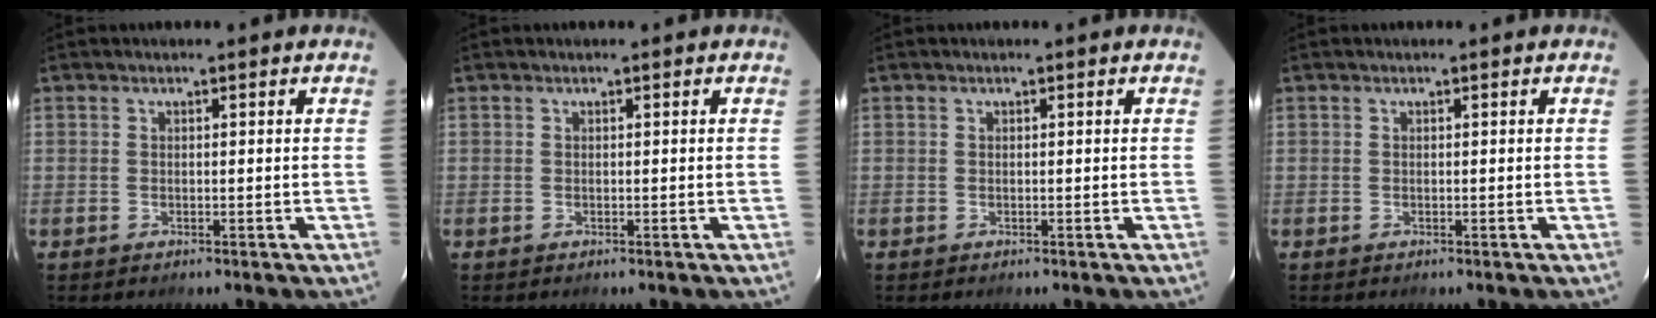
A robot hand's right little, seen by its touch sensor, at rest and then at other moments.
{"total": 0.0}
{"total": 0.0}
{"total": 0.0}